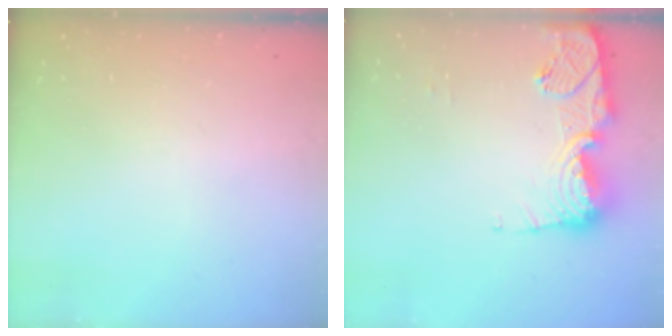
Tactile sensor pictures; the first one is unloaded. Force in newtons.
{"total": 14.0, "press": 13.9, "slide": 1.5}